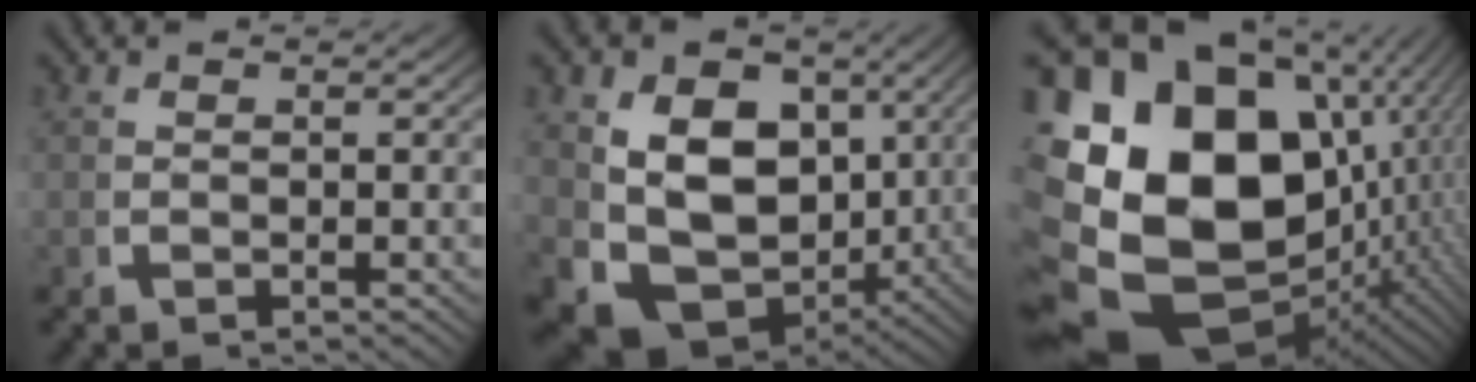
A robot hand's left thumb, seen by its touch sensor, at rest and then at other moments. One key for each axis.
{"total": 14.0, "fx": -1.3, "fy": 10.4, "fz": 9.2, "tx": -0.182, "ty": -0.070, "tz": 0.007}
{"total": 28.2, "fx": -2.4, "fy": 20.0, "fz": 19.7, "tx": -0.384, "ty": -0.091, "tz": -0.004}